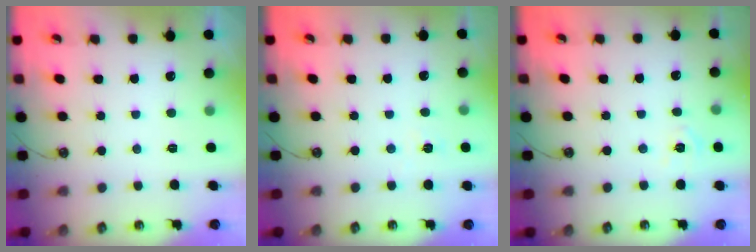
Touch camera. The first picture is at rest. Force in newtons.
{"total": 2.6, "press": 2.6, "slide": 0.2}
{"total": 4.8, "press": 4.7, "slide": 0.6}